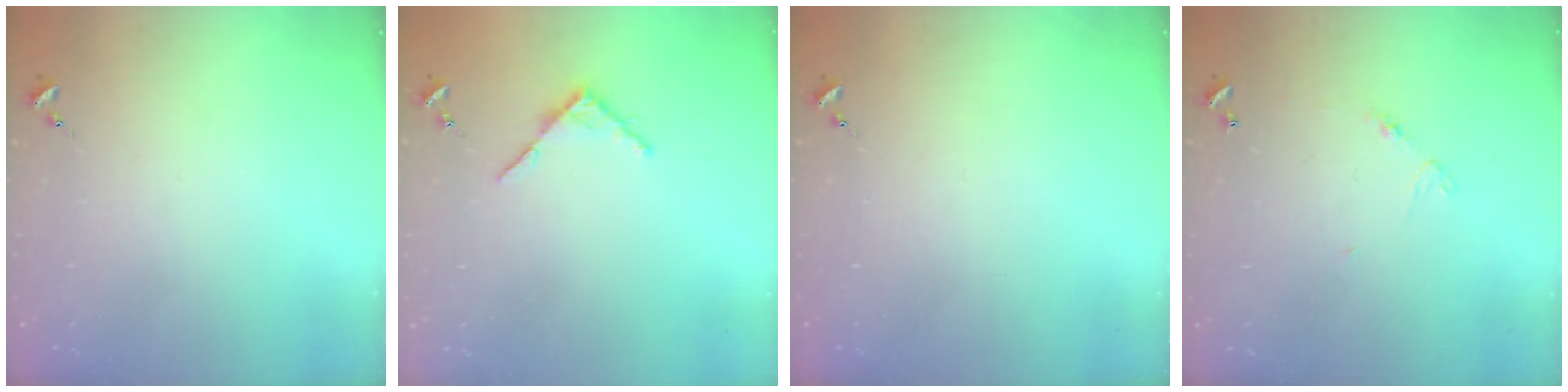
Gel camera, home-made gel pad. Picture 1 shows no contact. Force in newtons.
{"total": 4.9, "press": 4.9, "slide": 0.5}
{"total": 0.0}
{"total": 4.6, "press": 4.6, "slide": 0.3}